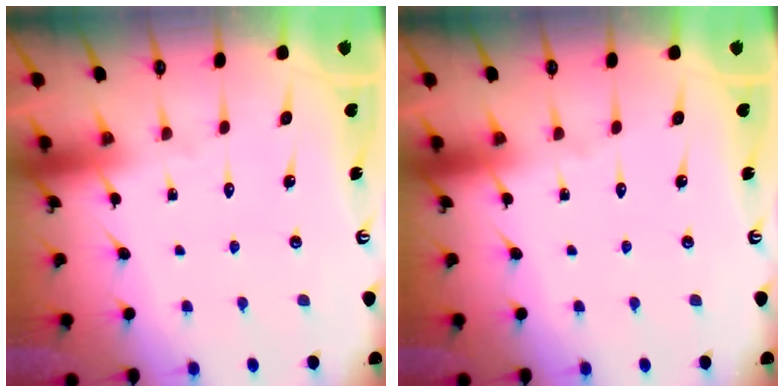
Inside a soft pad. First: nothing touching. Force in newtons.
{"total": 0.0}